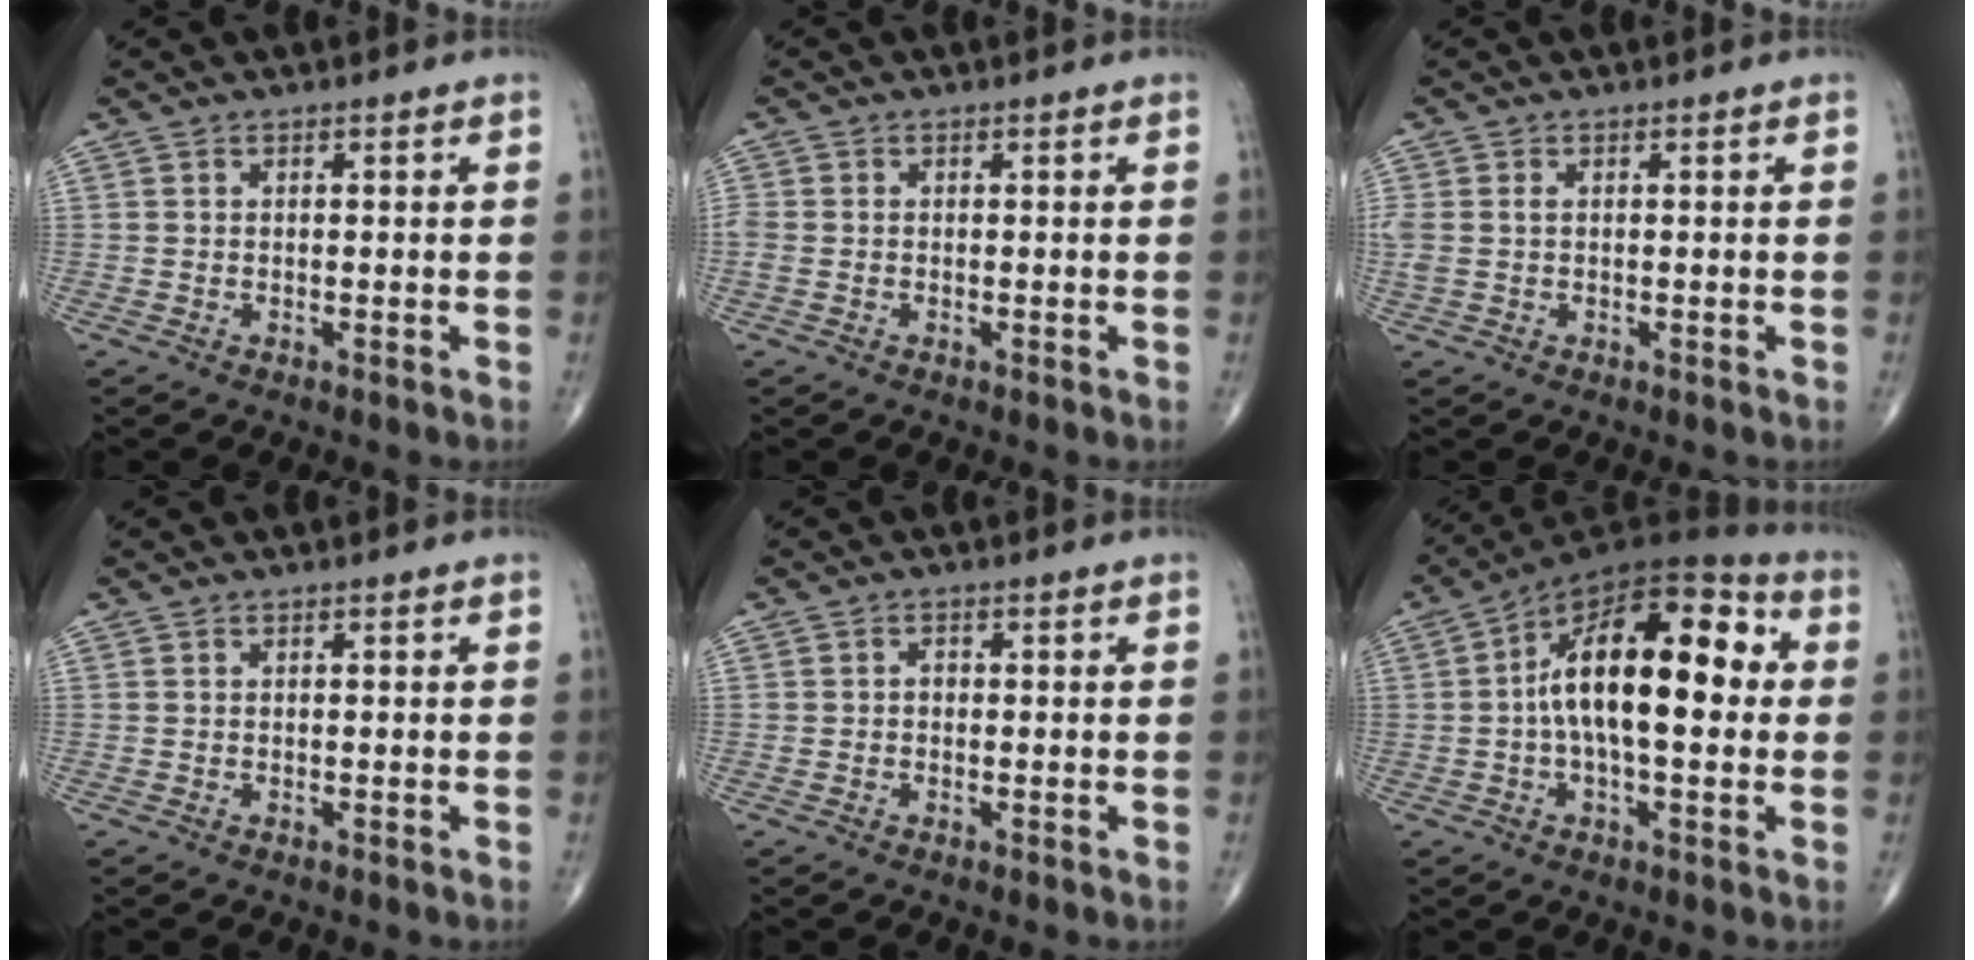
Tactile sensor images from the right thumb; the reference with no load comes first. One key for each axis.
{"total": 1.5, "fx": -0.2, "fy": 1.1, "fz": 1.0, "tx": -0.034, "ty": 0.002, "tz": -0.005}
{"total": 2.4, "fx": 0.3, "fy": 1.5, "fz": 1.9, "tx": -0.065, "ty": 0.011, "tz": 0.009}
{"total": 0.0}
{"total": 1.0, "fx": -0.1, "fy": 0.8, "fz": 0.6, "tx": -0.005, "ty": 0.004, "tz": -0.005}
{"total": 19.3, "fx": 1.8, "fy": 8.8, "fz": 17.1, "tx": -0.256, "ty": 0.035, "tz": 0.015}